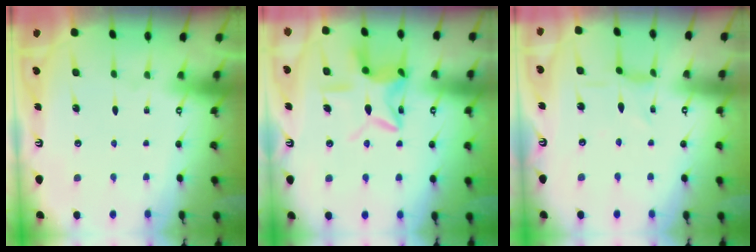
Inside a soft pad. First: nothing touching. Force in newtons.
{"total": 10.6, "press": 10.5, "slide": 1.0}
{"total": 2.1, "press": 2.1, "slide": 0.5}